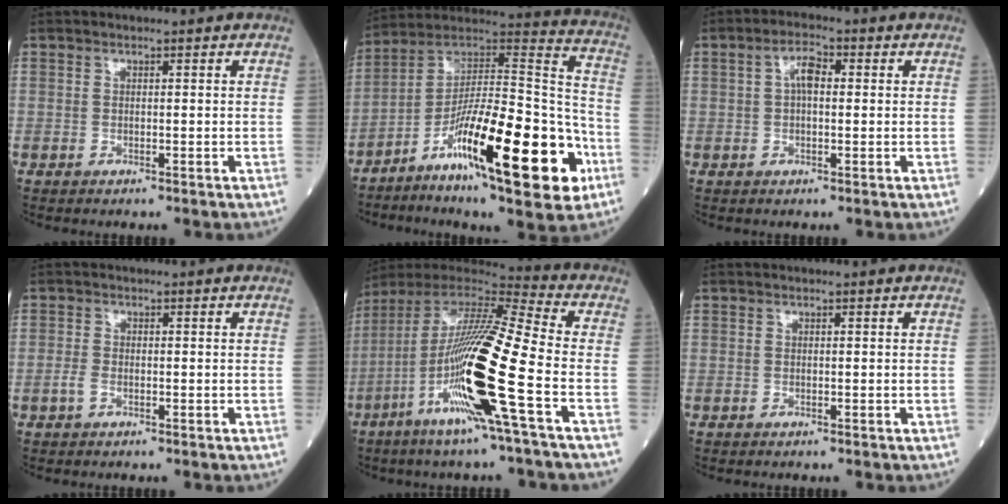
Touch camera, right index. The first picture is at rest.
{"total": 25.2, "force": [-10.6, 4.1, 22.5], "torque": [-0.329, 0.001, -0.168]}
{"total": 3.6, "force": [0.6, 1.5, 3.3], "torque": [-0.062, 0.016, 0.008]}
{"total": 1.5, "force": [-0.6, 0.8, 1.1], "torque": [-0.029, 0.001, -0.012]}
{"total": 20.7, "force": [-6.6, -0.2, 19.6], "torque": [-0.404, -0.029, -0.138]}
{"total": 0.0}